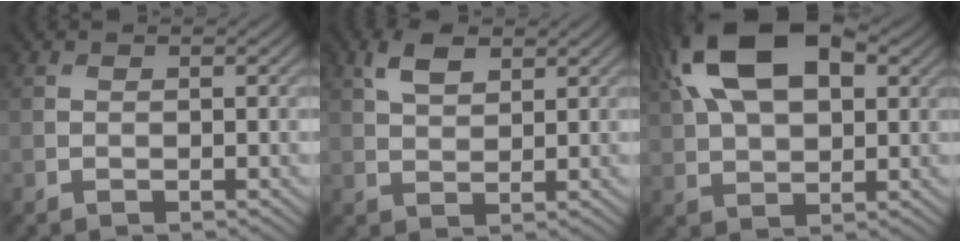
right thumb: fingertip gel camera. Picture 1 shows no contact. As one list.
[{"total": 4.3, "force": [2.4, 2.1, 2.9], "torque": [-0.069, 0.005, 0.046]}, {"total": 16.5, "force": [6.5, 8.9, 12.2], "torque": [-0.244, 0.045, 0.092]}]